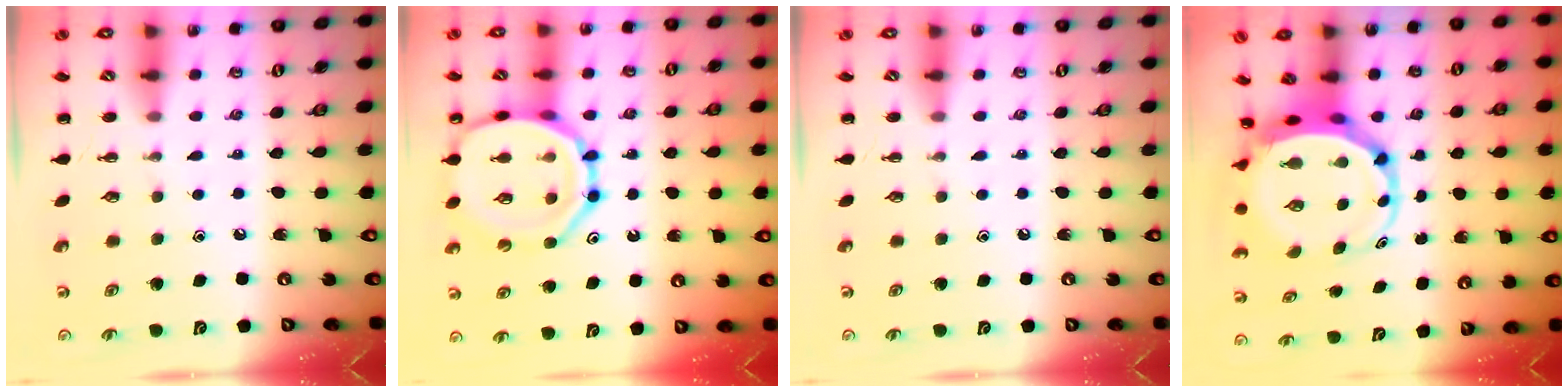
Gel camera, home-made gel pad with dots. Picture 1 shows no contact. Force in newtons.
{"total": 16.8, "press": 16.6, "slide": 2.5}
{"total": 0.0}
{"total": 7.2, "press": 6.8, "slide": 2.2}